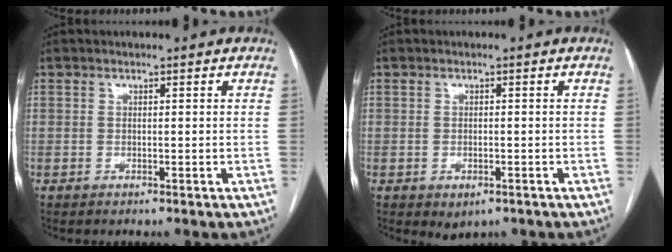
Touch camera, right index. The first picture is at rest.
{"total": 2.4, "force": [-1.1, 1.6, 1.4], "torque": [-0.016, -0.002, -0.003]}